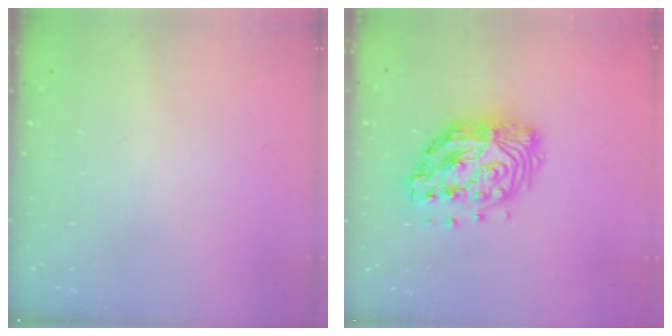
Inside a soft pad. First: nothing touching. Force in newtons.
{"total": 15.1, "press": 15.0, "slide": 1.1}